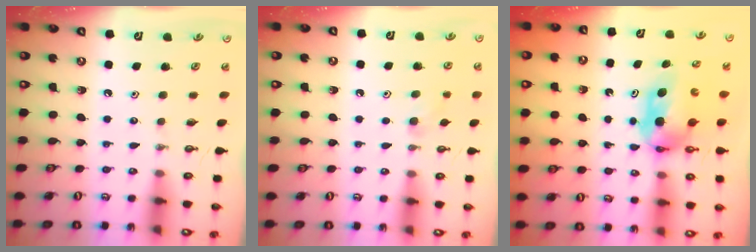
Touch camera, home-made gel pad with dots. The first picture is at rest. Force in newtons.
{"total": 4.3, "press": 4.1, "slide": 1.3}
{"total": 5.6, "press": 5.4, "slide": 1.7}